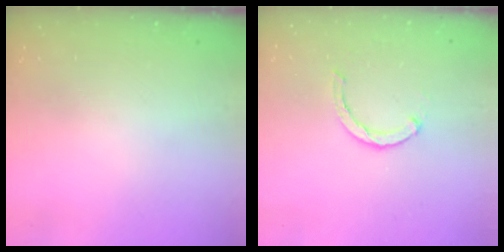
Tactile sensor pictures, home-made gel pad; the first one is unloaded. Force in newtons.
{"total": 2.4, "press": 2.4, "slide": 0.4}